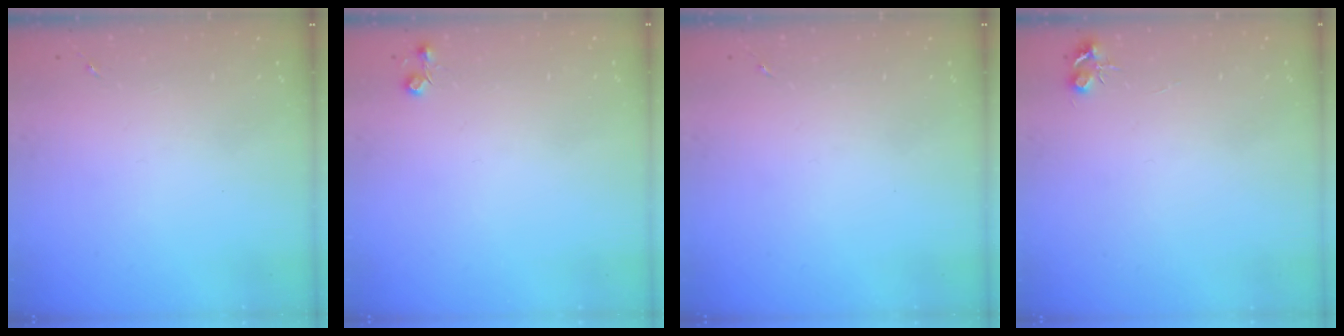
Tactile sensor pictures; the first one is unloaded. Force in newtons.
{"total": 4.4, "press": 4.4, "slide": 0.7}
{"total": 0.0}
{"total": 5.3, "press": 5.3, "slide": 0.7}